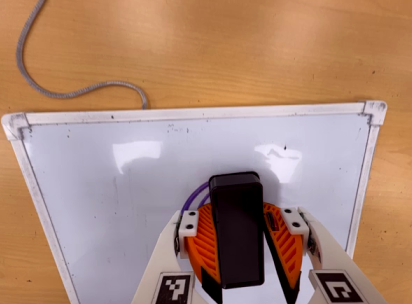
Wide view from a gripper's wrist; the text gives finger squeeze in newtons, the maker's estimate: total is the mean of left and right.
{"total": 14.9, "left": 17.0, "right": 12.8}